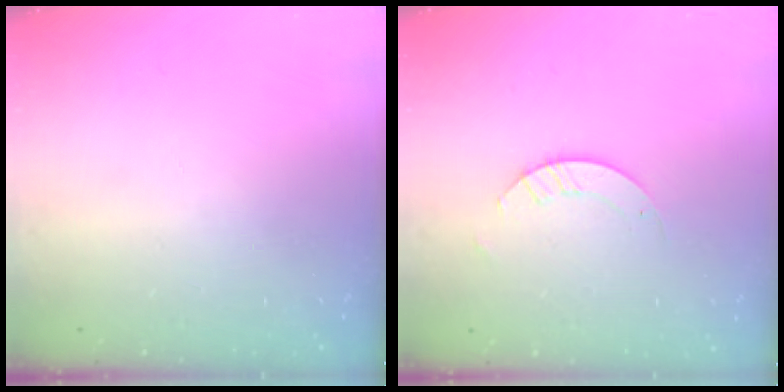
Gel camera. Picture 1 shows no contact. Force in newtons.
{"total": 2.9, "press": 2.9, "slide": 0.3}